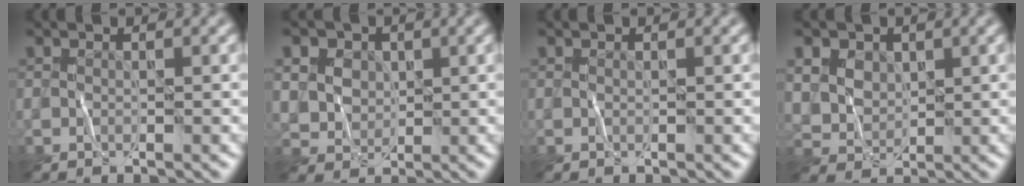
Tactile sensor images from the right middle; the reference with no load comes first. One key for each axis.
{"total": 5.4, "fx": 2.9, "fy": 4.2, "fz": 1.8, "tx": -0.072, "ty": 0.025, "tz": 0.052}
{"total": 0.0}
{"total": 3.1, "fx": 1.9, "fy": 2.3, "fz": 0.8, "tx": -0.052, "ty": 0.011, "tz": 0.045}